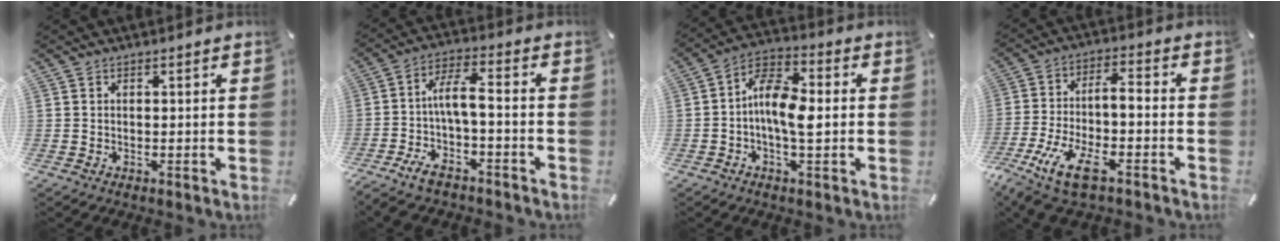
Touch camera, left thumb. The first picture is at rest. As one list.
[{"total": 8.4, "force": [-2.2, 2.8, 7.6], "torque": [-0.152, 0.003, -0.046]}, {"total": 10.3, "force": [-1.3, 4.8, 9.0], "torque": [-0.178, 0.010, -0.022]}, {"total": 10.9, "force": [-5.9, 3.4, 8.6], "torque": [-0.174, 0.006, -0.111]}]